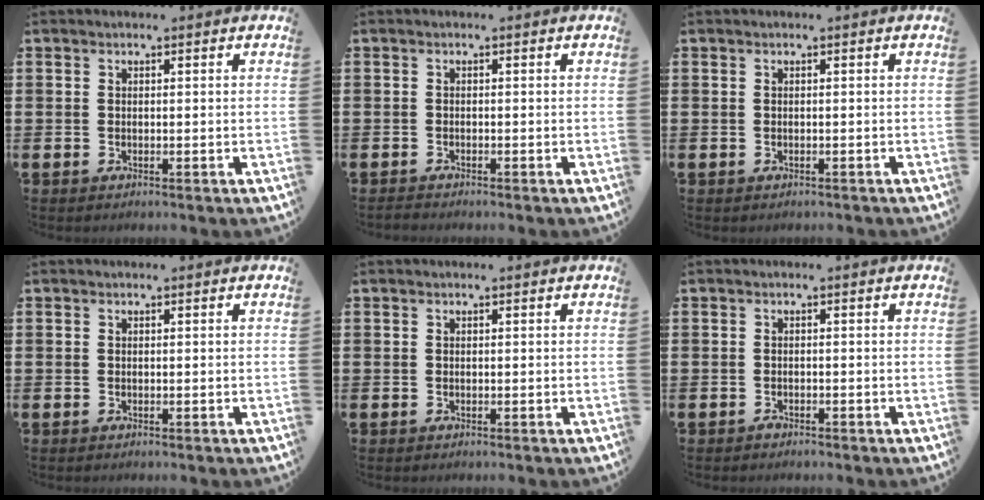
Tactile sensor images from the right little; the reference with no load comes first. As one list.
[{"total": 0.5, "force": [-0.5, 0.1, 0.2], "torque": [-0.004, -0.001, -0.010]}, {"total": 0.0}, {"total": 0.0}, {"total": 0.0}, {"total": 0.6, "force": [-0.6, 0.2, 0.0], "torque": [-0.002, -0.001, -0.013]}]